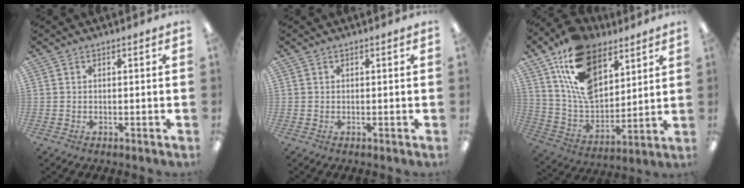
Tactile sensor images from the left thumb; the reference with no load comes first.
{"total": 0.0}
{"total": 18.9, "force": [10.6, 11.3, 10.9], "torque": [-0.218, -0.048, 0.198]}